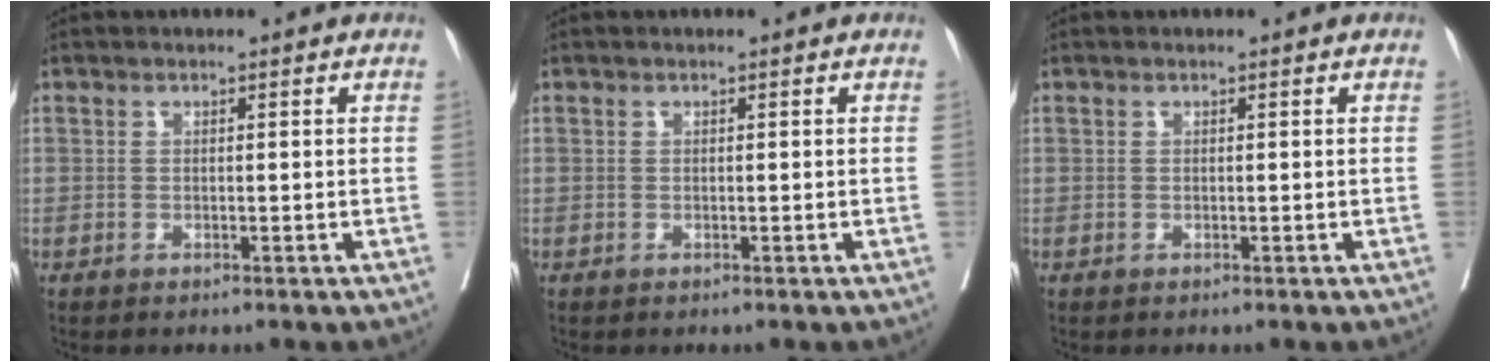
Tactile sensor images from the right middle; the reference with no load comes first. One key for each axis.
{"total": 0.0}
{"total": 0.0}